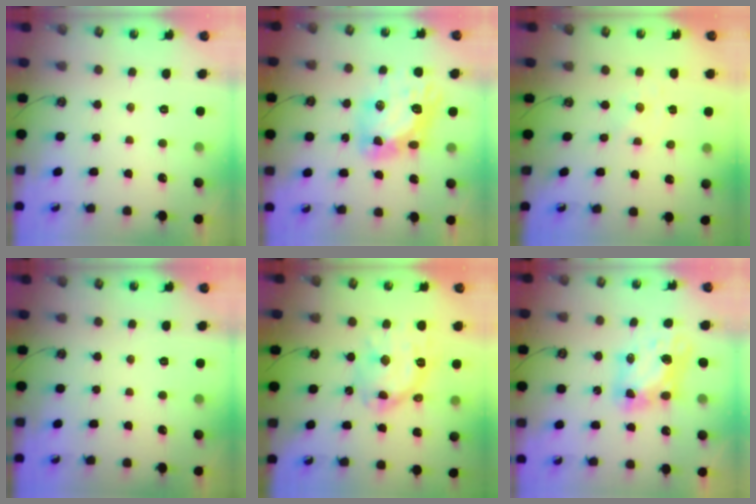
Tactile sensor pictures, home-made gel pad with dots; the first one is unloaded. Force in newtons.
{"total": 13.5, "press": 13.4, "slide": 1.6}
{"total": 0.0}
{"total": 0.0}
{"total": 15.0, "press": 14.9, "slide": 1.4}
{"total": 8.2, "press": 8.2, "slide": 0.3}